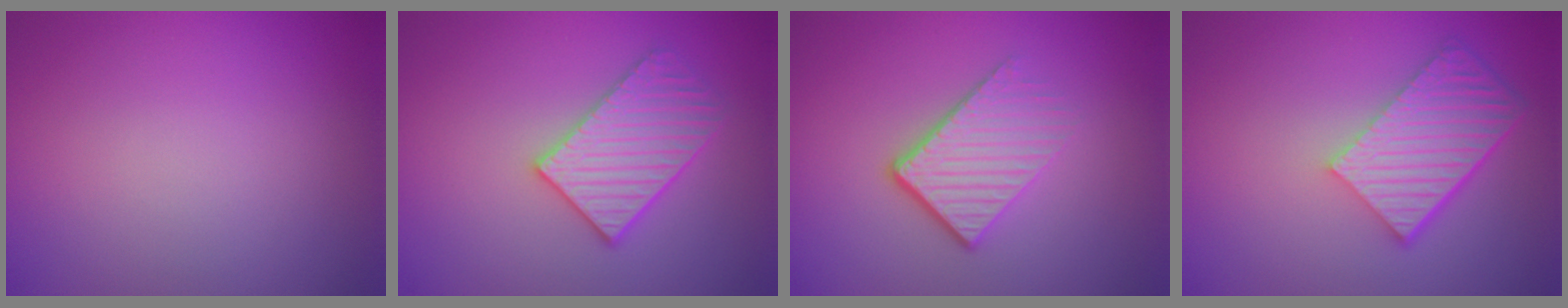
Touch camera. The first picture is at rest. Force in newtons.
{"total": 3.4, "press": 3.3, "slide": 0.8}
{"total": 3.9, "press": 2.7, "slide": 2.9}
{"total": 5.9, "press": 4.2, "slide": 4.2}